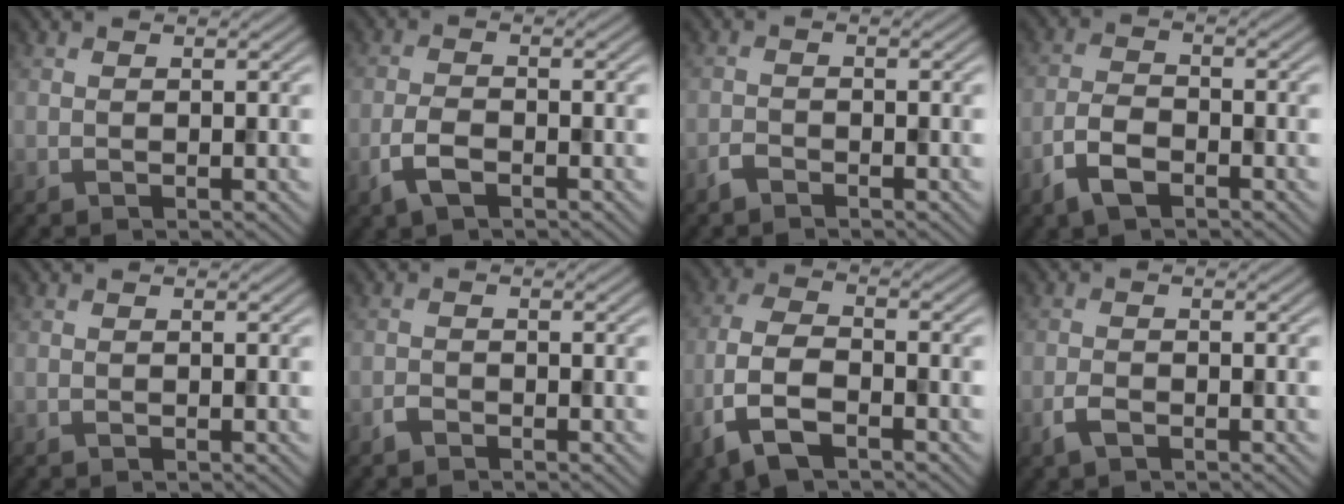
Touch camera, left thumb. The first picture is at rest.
{"total": 3.6, "force": [-2.0, 1.5, 2.5], "torque": [-0.059, -0.002, -0.044]}
{"total": 1.5, "force": [-1.3, 0.5, 0.6], "torque": [-0.013, 0.000, -0.031]}
{"total": 4.6, "force": [-2.8, 2.1, 3.0], "torque": [-0.064, -0.003, -0.065]}
{"total": 0.0}
{"total": 1.2, "force": [-1.1, 0.4, 0.5], "torque": [-0.009, 0.000, -0.024]}
{"total": 8.1, "force": [-4.3, 3.6, 5.9], "torque": [-0.139, -0.006, -0.097]}
{"total": 2.1, "force": [-1.3, 0.8, 1.3], "torque": [-0.032, -0.002, -0.031]}